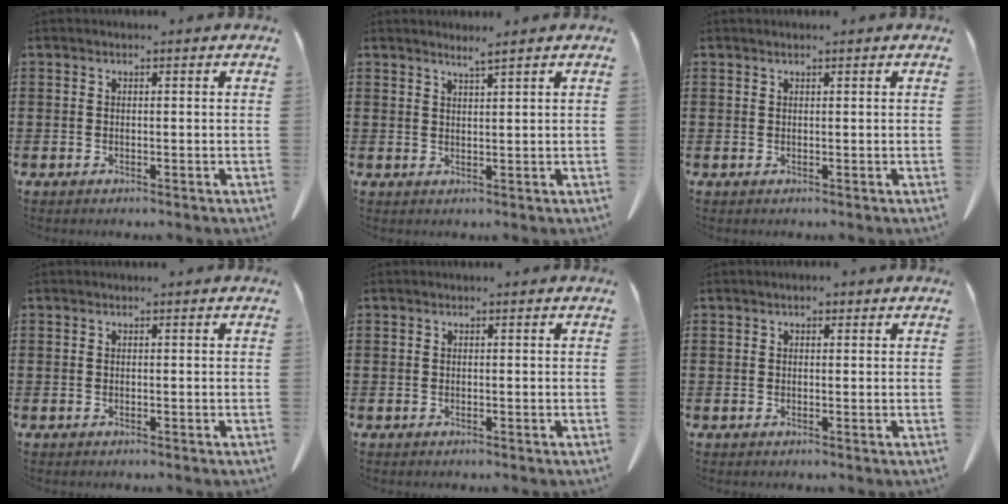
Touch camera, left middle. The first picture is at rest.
{"total": 2.0, "force": [1.8, -0.4, 0.7], "torque": [-0.015, -0.003, 0.034]}
{"total": 0.6, "force": [0.6, 0.3, 0.0], "torque": [-0.004, 0.001, 0.012]}
{"total": 0.0}
{"total": 0.0}
{"total": 0.9, "force": [0.5, 0.5, 0.6], "torque": [-0.014, 0.005, 0.008]}